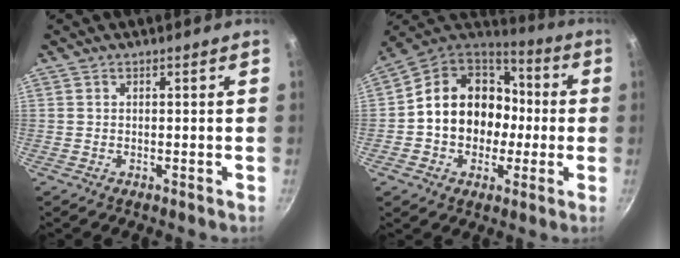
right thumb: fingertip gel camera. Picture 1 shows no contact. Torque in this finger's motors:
{"motor_torque": [-0.23, 0.88, 0.47, 0.40, 0.12]}